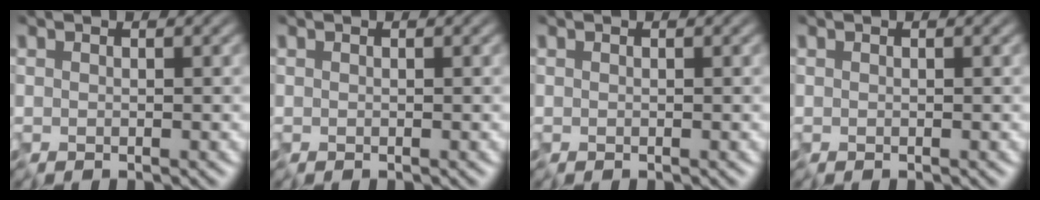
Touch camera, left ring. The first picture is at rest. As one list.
[{"total": 0.0}, {"total": 0.0}, {"total": 0.0}]